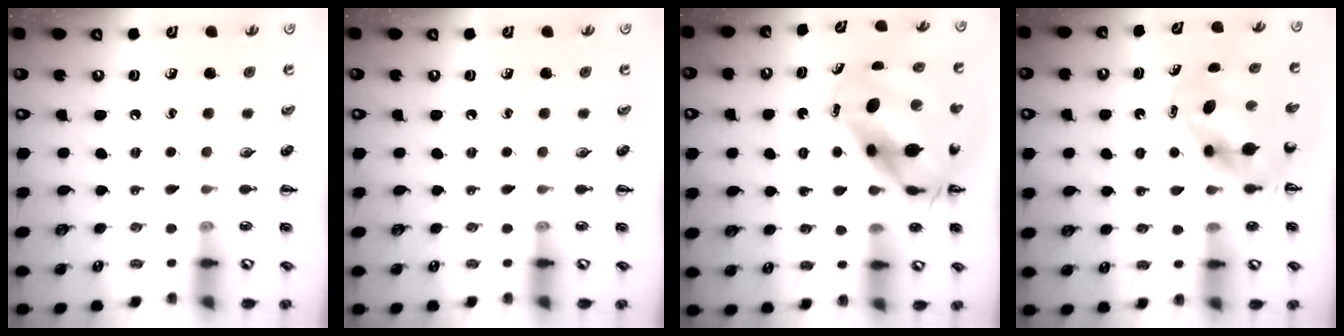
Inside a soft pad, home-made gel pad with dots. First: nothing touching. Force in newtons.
{"total": 0.0}
{"total": 11.2, "press": 10.8, "slide": 3.0}
{"total": 5.3, "press": 5.1, "slide": 1.4}